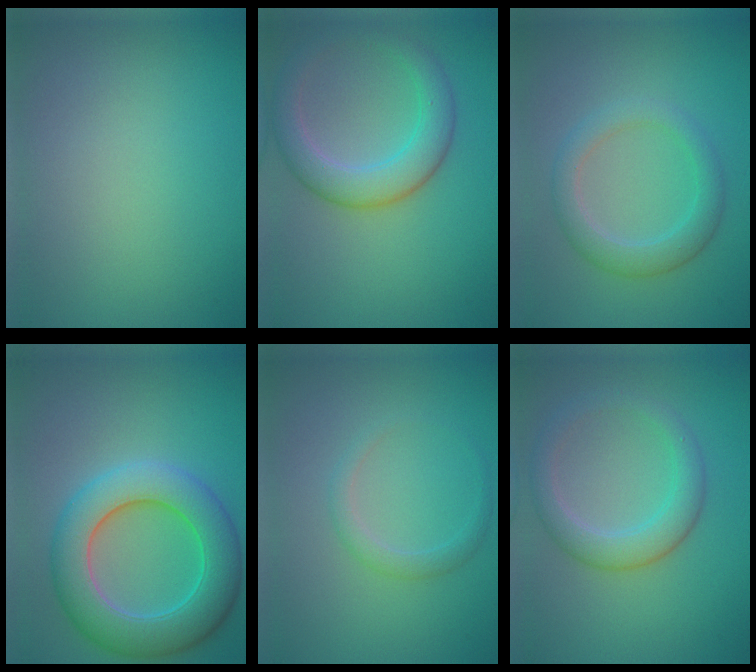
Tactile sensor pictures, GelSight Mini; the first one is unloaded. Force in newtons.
{"total": 5.0, "press": 5.0, "slide": 0.1}
{"total": 3.3, "press": 3.3, "slide": 0.1}
{"total": 8.5, "press": 8.4, "slide": 0.4}
{"total": 1.4, "press": 1.4, "slide": 0.0}
{"total": 3.6, "press": 3.6, "slide": 0.2}